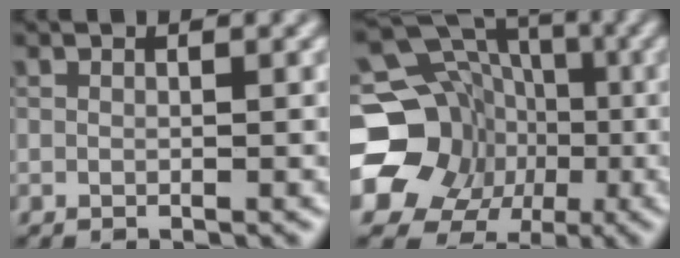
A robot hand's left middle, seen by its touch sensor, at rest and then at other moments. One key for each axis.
{"total": 16.9, "fx": -2.8, "fy": 15.5, "fz": 6.1, "tx": -0.146, "ty": -0.010, "tz": -0.068}